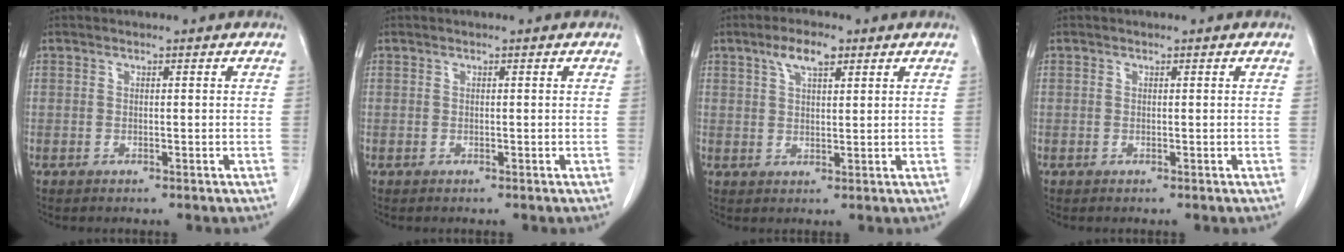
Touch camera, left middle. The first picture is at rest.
{"total": 0.0}
{"total": 4.6, "force": [2.8, 1.5, 3.4], "torque": [-0.069, 0.008, 0.052]}
{"total": 0.0}